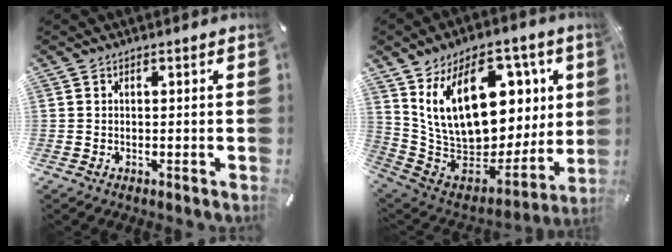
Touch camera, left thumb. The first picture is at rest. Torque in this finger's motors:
{"motor_torque": [3.40, 1.61, 1.49, 0.26, 0.78]}